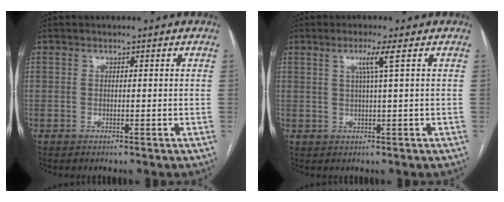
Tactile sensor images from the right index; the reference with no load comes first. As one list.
[{"total": 3.1, "force": [1.2, -0.8, 2.7], "torque": [-0.055, 0.000, 0.024]}]